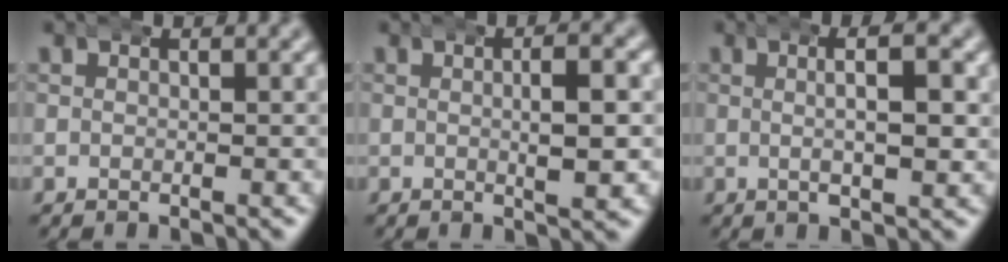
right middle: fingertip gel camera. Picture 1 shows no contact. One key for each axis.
{"total": 3.1, "fx": 0.5, "fy": 0.7, "fz": 3.0, "tx": -0.040, "ty": 0.010, "tz": 0.001}
{"total": 4.7, "fx": 1.2, "fy": 1.2, "fz": 4.4, "tx": -0.058, "ty": 0.017, "tz": 0.014}